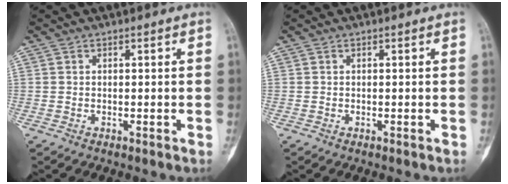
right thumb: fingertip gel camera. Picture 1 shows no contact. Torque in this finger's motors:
{"motor_torque": [0.22, 0.05, 0.24, -0.25, 0.02]}